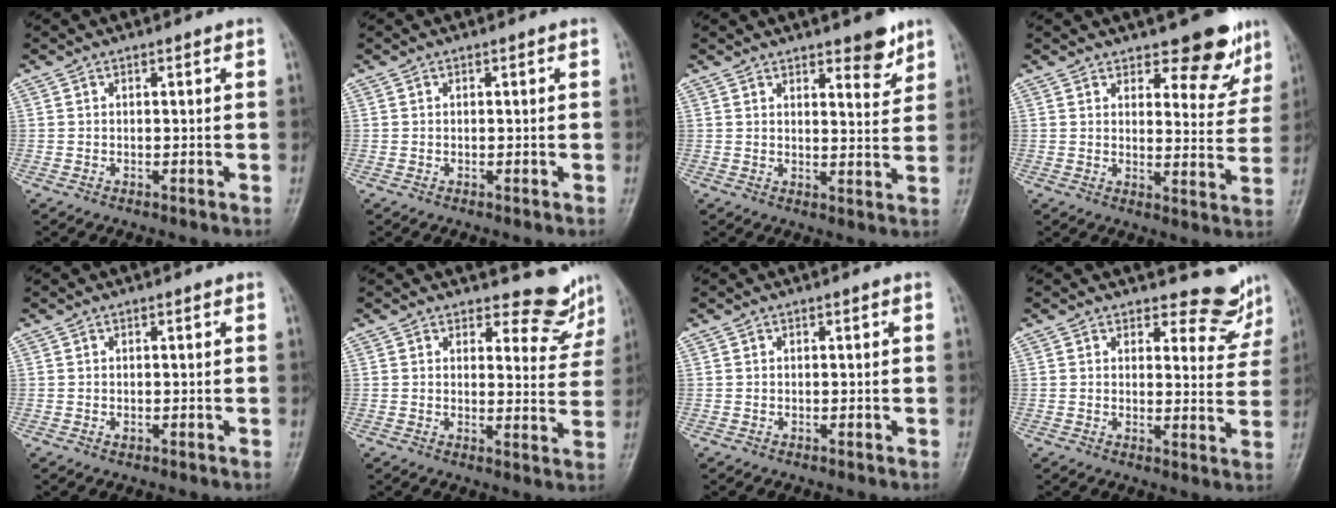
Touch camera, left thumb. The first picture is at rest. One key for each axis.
{"total": 0.0}
{"total": 6.0, "fx": 4.1, "fy": 2.0, "fz": 3.8, "tx": -0.031, "ty": -0.029, "tz": 0.053}
{"total": 9.7, "fx": 7.3, "fy": 4.0, "fz": 4.9, "tx": -0.024, "ty": -0.051, "tz": 0.097}
{"total": 0.6, "fx": 0.1, "fy": 0.5, "fz": 0.4, "tx": -0.005, "ty": -0.001, "tz": 0.002}
{"total": 7.0, "fx": 6.6, "fy": 2.4, "fz": 0.5, "tx": 0.021, "ty": -0.064, "tz": 0.071}
{"total": 0.0}
{"total": 6.6, "fx": 6.2, "fy": 2.2, "fz": 0.3, "tx": 0.024, "ty": -0.060, "tz": 0.066}